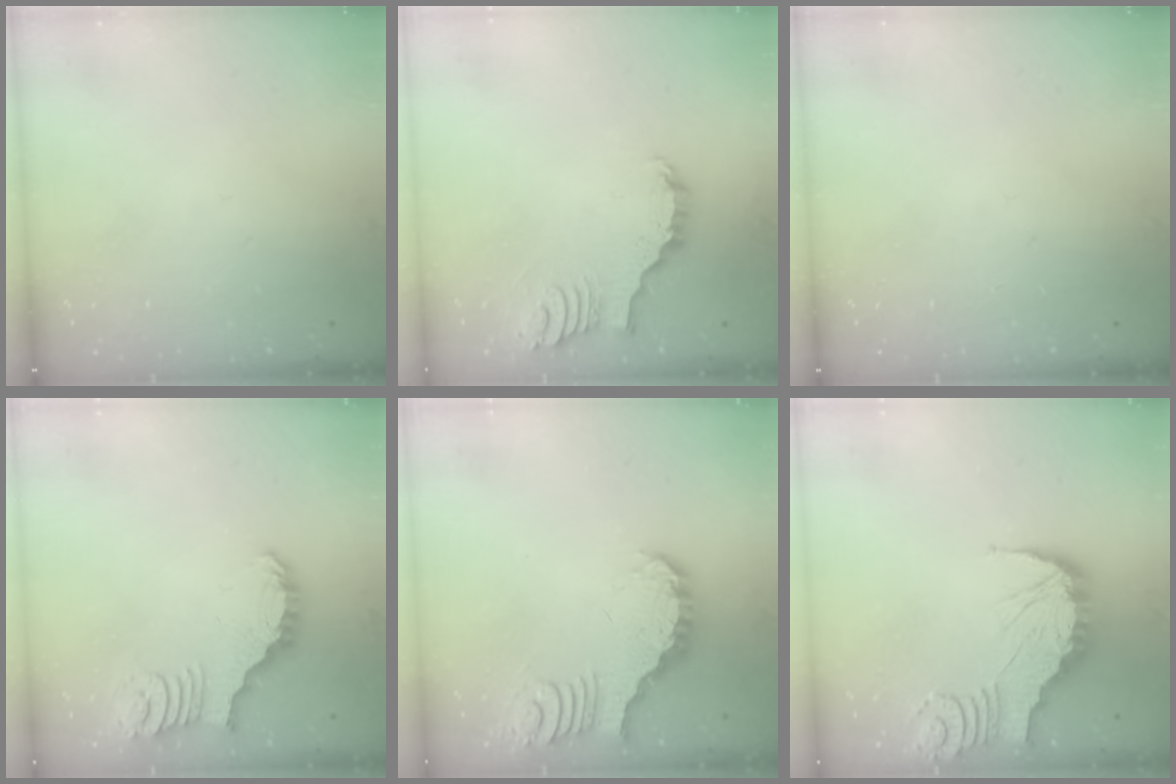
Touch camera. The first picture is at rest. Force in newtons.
{"total": 3.9, "press": 3.9, "slide": 0.3}
{"total": 0.0}
{"total": 2.7, "press": 2.6, "slide": 0.5}
{"total": 4.7, "press": 4.7, "slide": 0.5}
{"total": 2.2, "press": 2.2, "slide": 0.2}